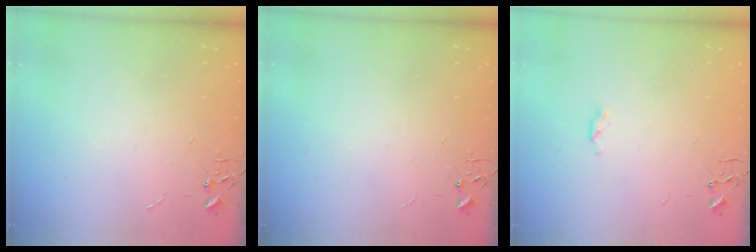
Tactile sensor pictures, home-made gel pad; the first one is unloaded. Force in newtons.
{"total": 0.0}
{"total": 3.4, "press": 3.3, "slide": 0.6}